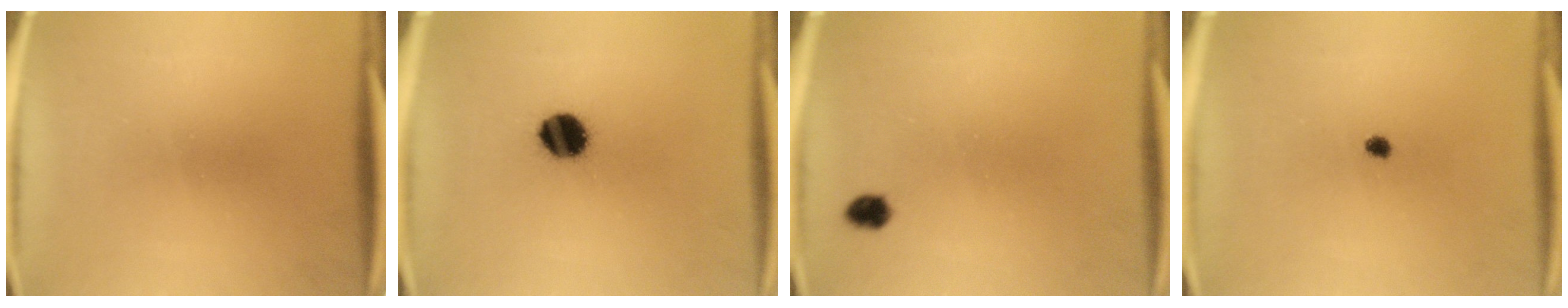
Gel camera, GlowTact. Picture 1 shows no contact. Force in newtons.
{"total": 8.6}
{"total": 2.1}
{"total": 1.2}